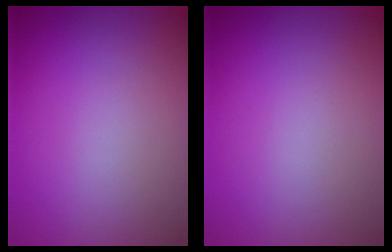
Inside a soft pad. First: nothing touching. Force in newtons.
{"total": 0.0}